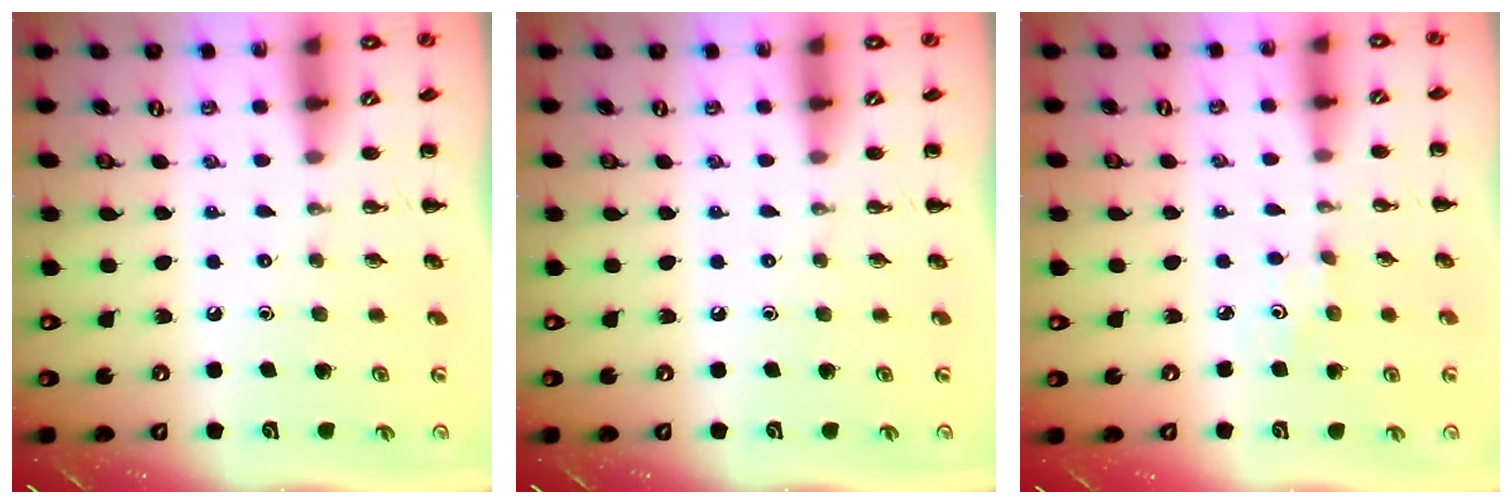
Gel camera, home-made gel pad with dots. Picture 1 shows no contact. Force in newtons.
{"total": 0.0}
{"total": 1.4, "press": 1.3, "slide": 0.4}